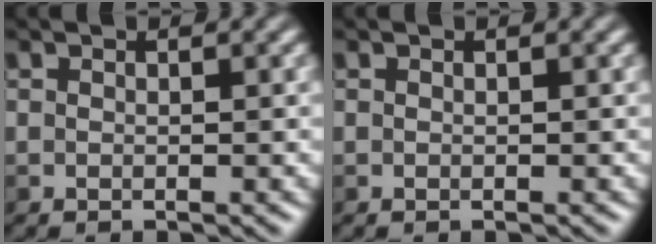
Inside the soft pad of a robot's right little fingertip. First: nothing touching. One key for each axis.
{"total": 0.0}